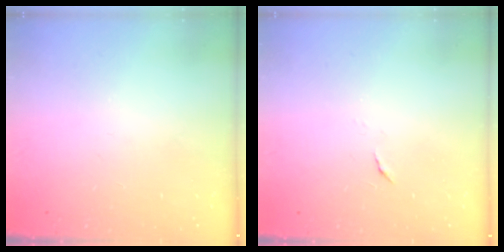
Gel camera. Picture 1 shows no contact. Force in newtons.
{"total": 3.9, "press": 3.9, "slide": 0.4}